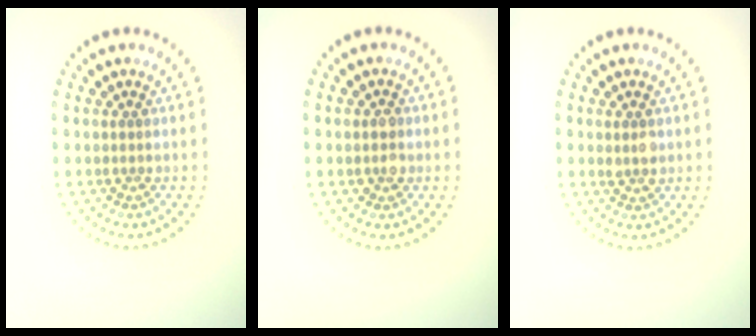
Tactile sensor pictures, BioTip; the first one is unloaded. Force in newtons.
{"total": 1.6, "press": 1.6, "slide": 0.3}
{"total": 1.4, "press": 1.3, "slide": 0.5}